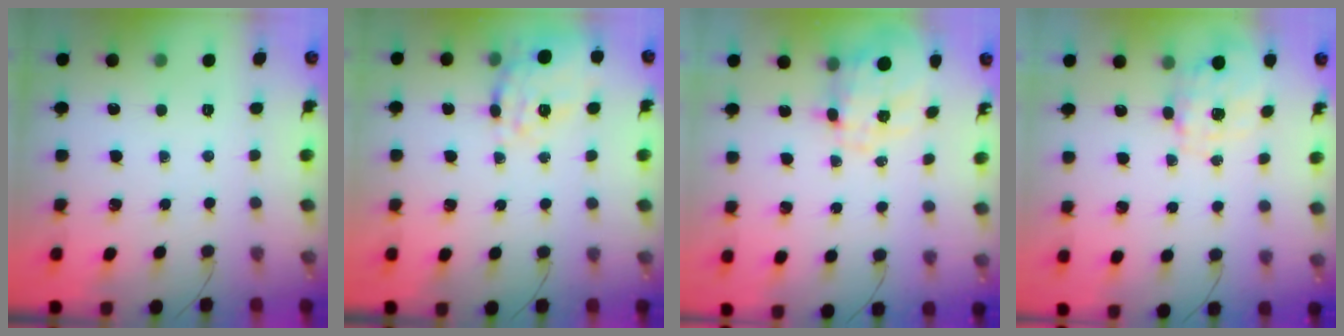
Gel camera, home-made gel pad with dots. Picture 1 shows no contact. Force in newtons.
{"total": 12.5, "press": 12.3, "slide": 2.0}
{"total": 6.7, "press": 6.6, "slide": 1.5}
{"total": 8.5, "press": 8.4, "slide": 1.4}